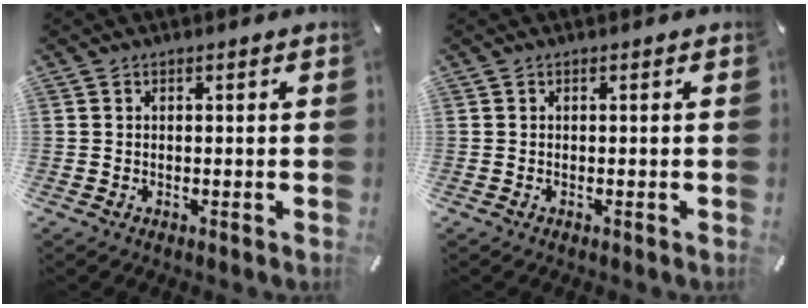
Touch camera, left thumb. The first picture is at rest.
{"total": 0.0}